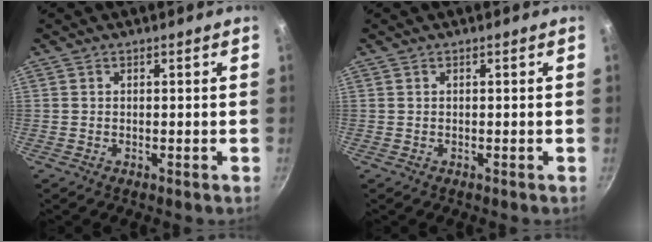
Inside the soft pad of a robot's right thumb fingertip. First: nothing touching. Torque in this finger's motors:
{"motor_torque": [-0.35, 0.30, 0.06, -0.05, 0.00]}